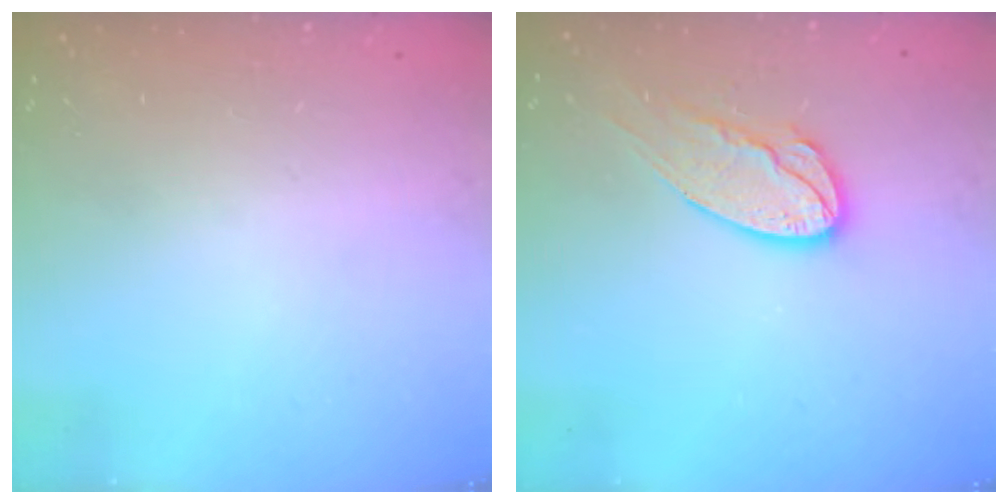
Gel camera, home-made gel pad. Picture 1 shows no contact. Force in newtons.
{"total": 12.7, "press": 12.7, "slide": 1.0}